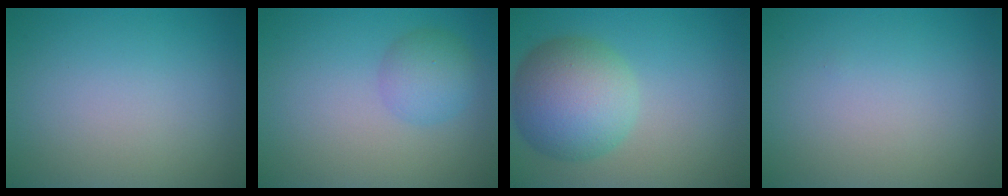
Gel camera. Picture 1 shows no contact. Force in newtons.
{"total": 2.8, "press": 2.8, "slide": 0.1}
{"total": 7.6, "press": 7.6, "slide": 0.3}
{"total": 0.0}